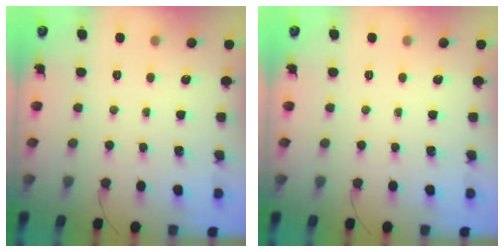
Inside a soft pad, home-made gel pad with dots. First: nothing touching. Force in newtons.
{"total": 0.0}